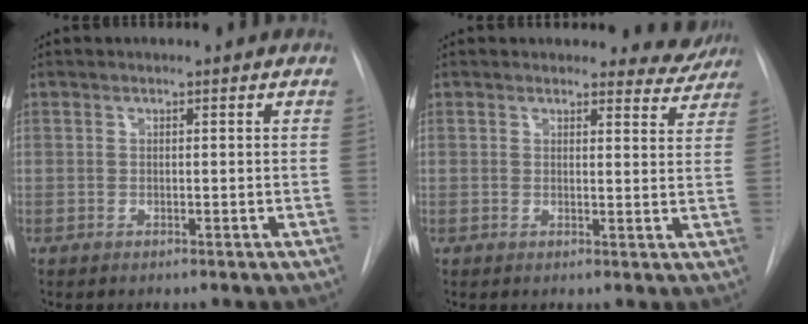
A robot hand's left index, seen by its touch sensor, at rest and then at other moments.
{"total": 4.5, "force": [4.3, 1.2, -0.7], "torque": [0.023, -0.027, 0.028]}